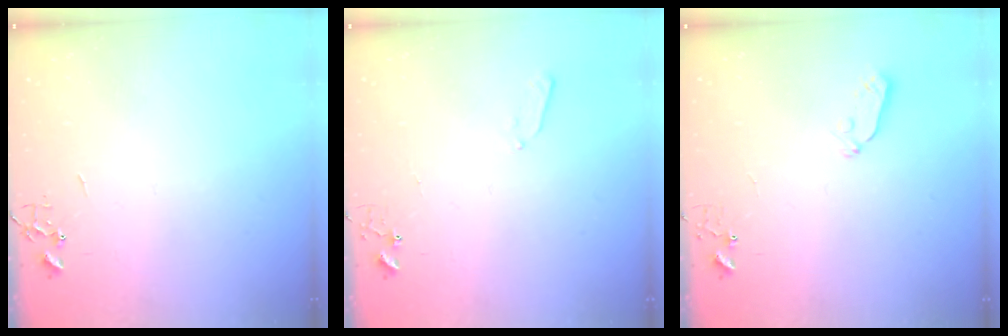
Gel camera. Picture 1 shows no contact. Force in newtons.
{"total": 3.4, "press": 3.4, "slide": 0.5}
{"total": 3.9, "press": 3.8, "slide": 0.6}